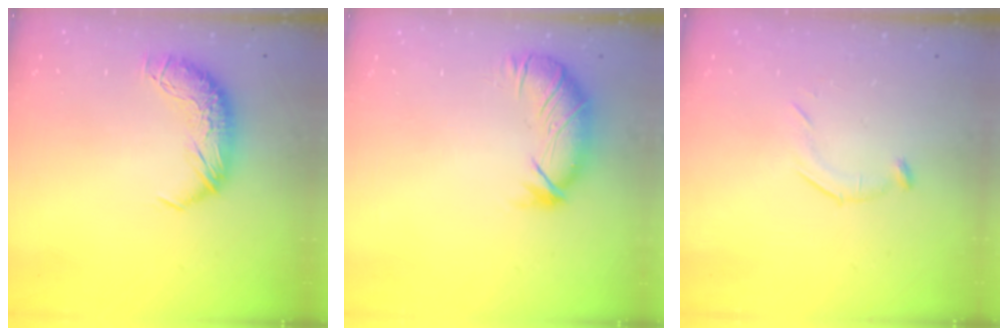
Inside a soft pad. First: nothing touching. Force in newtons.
{"total": 2.9, "press": 2.5, "slide": 1.5}
{"total": 6.1, "press": 6.0, "slide": 1.2}